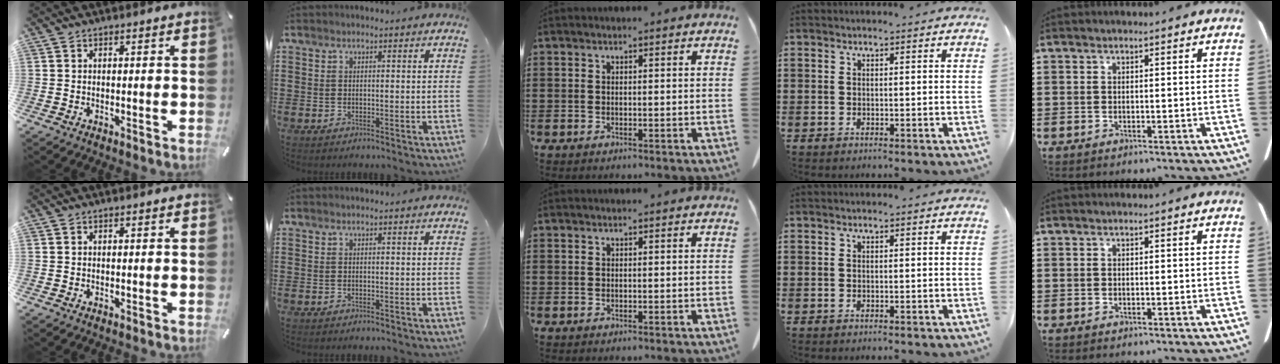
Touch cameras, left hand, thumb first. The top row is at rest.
{}